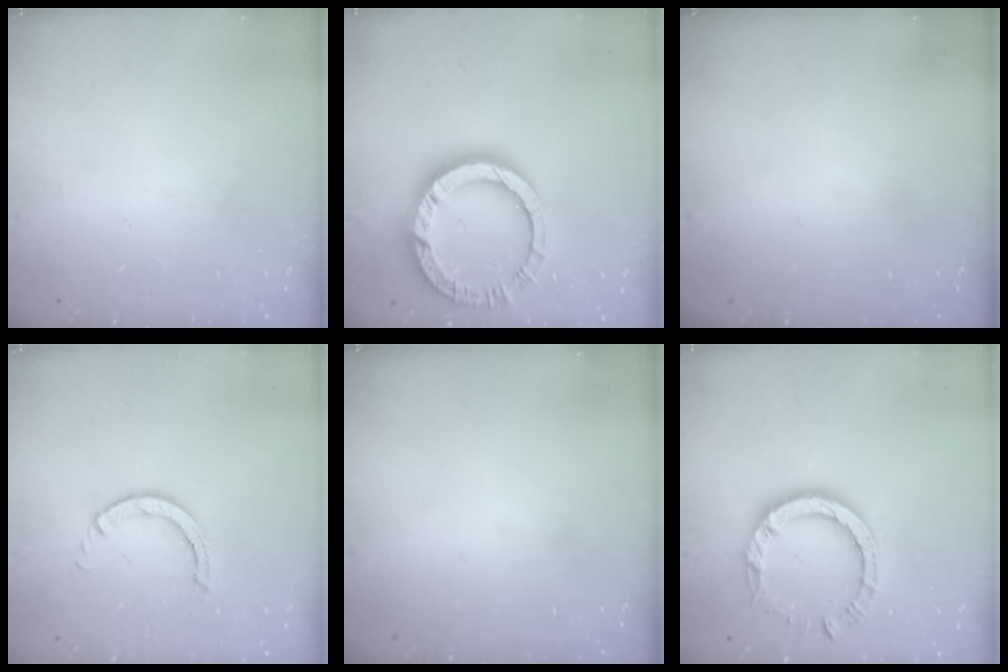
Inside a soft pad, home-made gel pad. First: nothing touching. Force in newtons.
{"total": 15.1, "press": 15.0, "slide": 1.5}
{"total": 0.0}
{"total": 3.2, "press": 3.2, "slide": 0.4}
{"total": 0.0}
{"total": 8.9, "press": 8.9, "slide": 1.0}